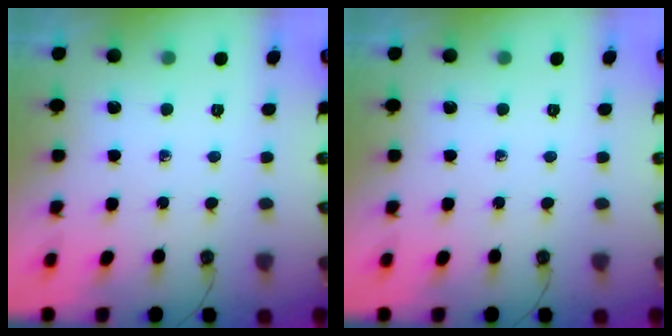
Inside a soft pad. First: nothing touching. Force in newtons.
{"total": 0.0}